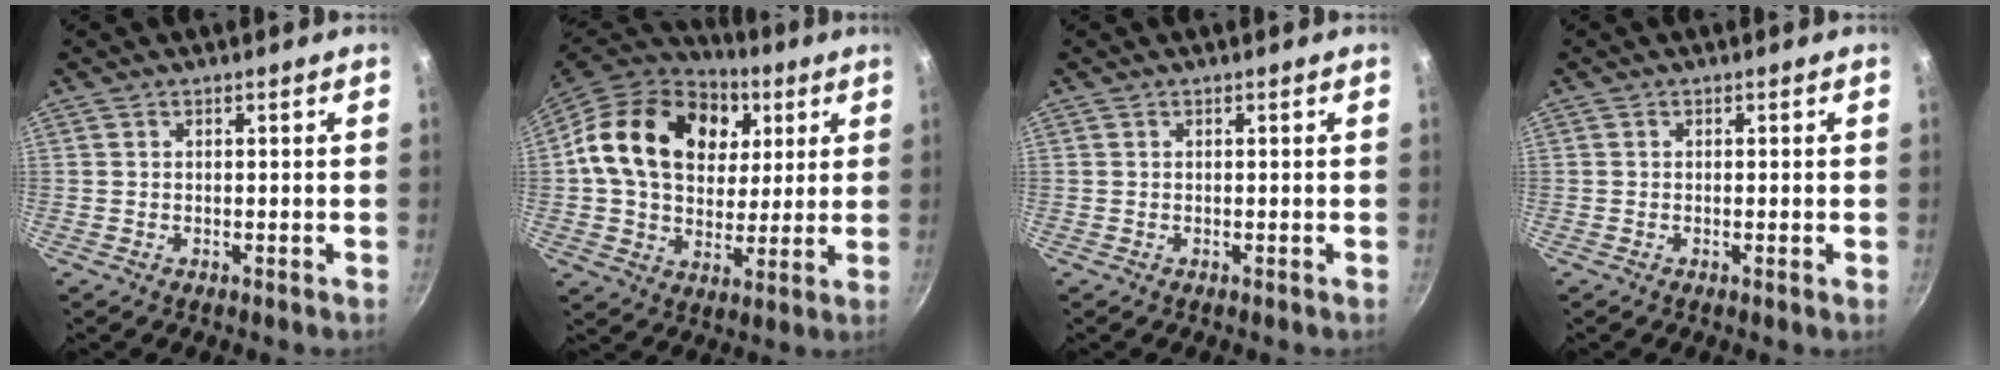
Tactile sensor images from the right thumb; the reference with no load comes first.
{"total": 23.0, "force": [6.8, 16.8, 14.2], "torque": [-0.223, 0.001, 0.109]}
{"total": 0.0}
{"total": 0.6, "force": [-0.2, 0.0, 0.6], "torque": [-0.010, -0.002, -0.006]}